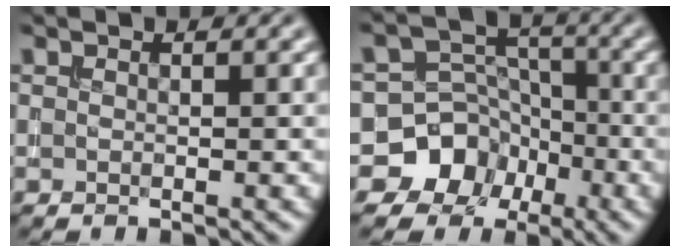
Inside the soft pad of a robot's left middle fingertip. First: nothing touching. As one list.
[{"total": 8.2, "force": [-4.3, 6.9, 0.8], "torque": [0.009, 0.003, -0.095]}]